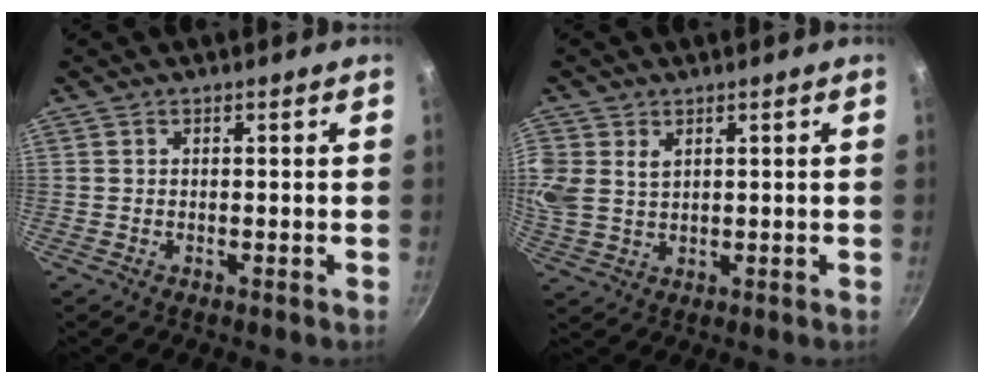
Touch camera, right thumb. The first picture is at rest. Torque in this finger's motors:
{"motor_torque": [0.01, 0.18, 0.12, 0.09, 0.10]}